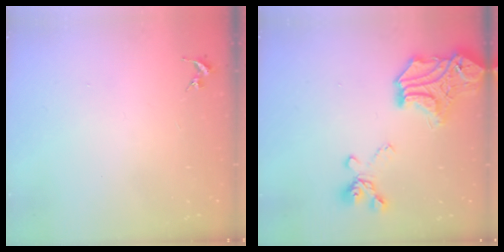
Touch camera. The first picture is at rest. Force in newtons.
{"total": 21.4, "press": 21.4, "slide": 1.4}